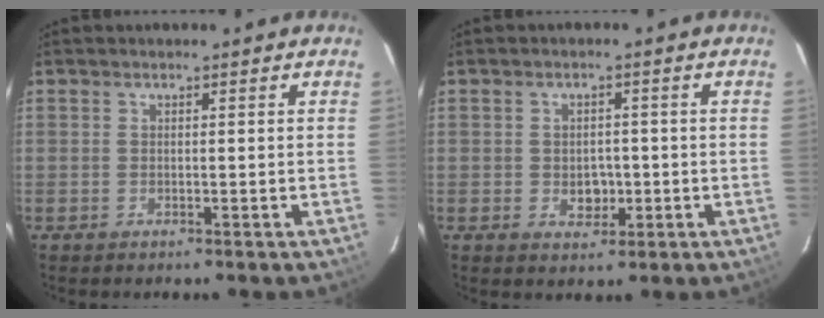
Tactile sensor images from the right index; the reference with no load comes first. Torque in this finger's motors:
{"motor_torque": [0.07, 0.08, 0.04, 0.01]}